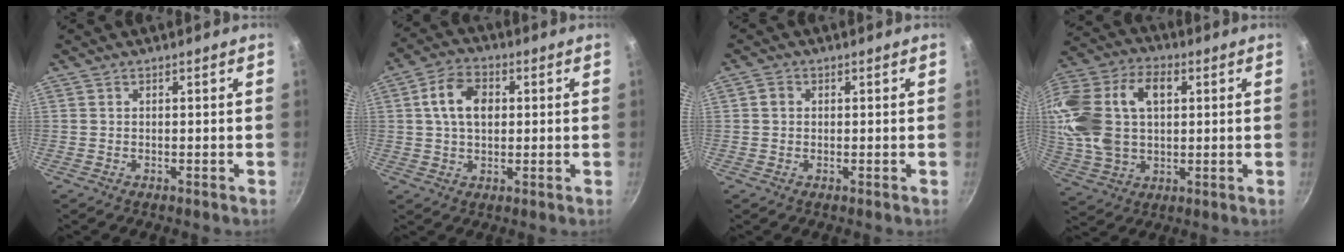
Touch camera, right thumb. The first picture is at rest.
{"total": 8.9, "force": [1.5, 6.0, 6.3], "torque": [-0.095, 0.013, 0.019]}
{"total": 1.9, "force": [0.2, 1.7, 0.8], "torque": [-0.009, 0.006, 0.001]}
{"total": 21.4, "force": [3.9, 14.3, 15.5], "torque": [-0.310, 0.022, 0.072]}